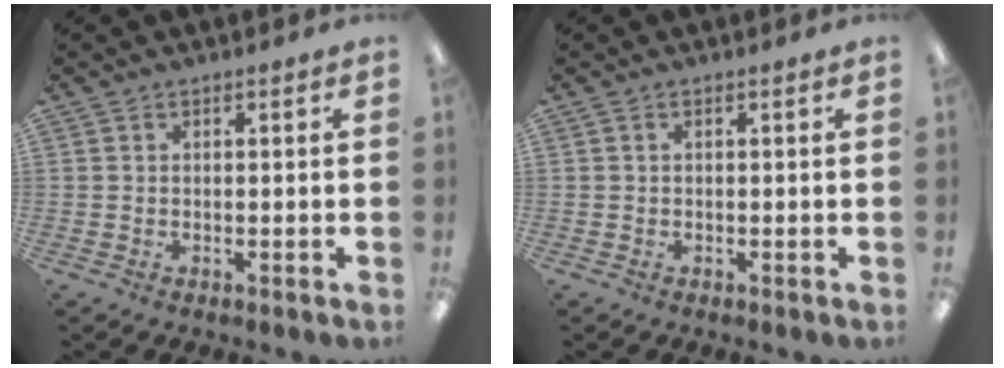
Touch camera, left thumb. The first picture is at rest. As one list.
[{"total": 0.0}]